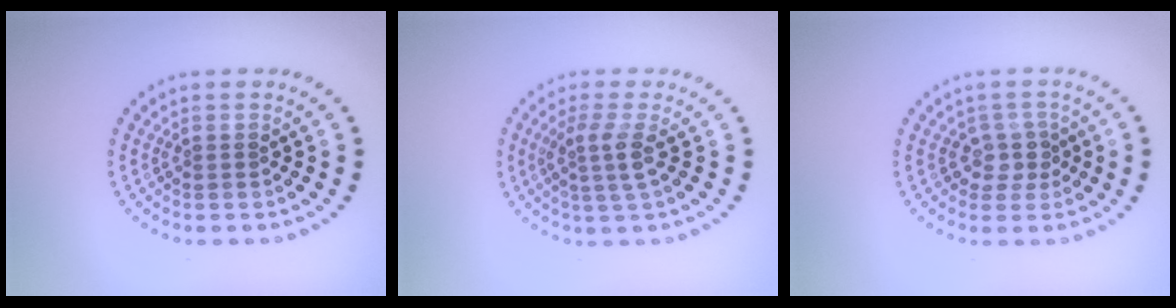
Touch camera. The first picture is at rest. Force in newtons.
{"total": 2.6, "press": 2.1, "slide": 1.5}
{"total": 2.1, "press": 1.7, "slide": 1.2}